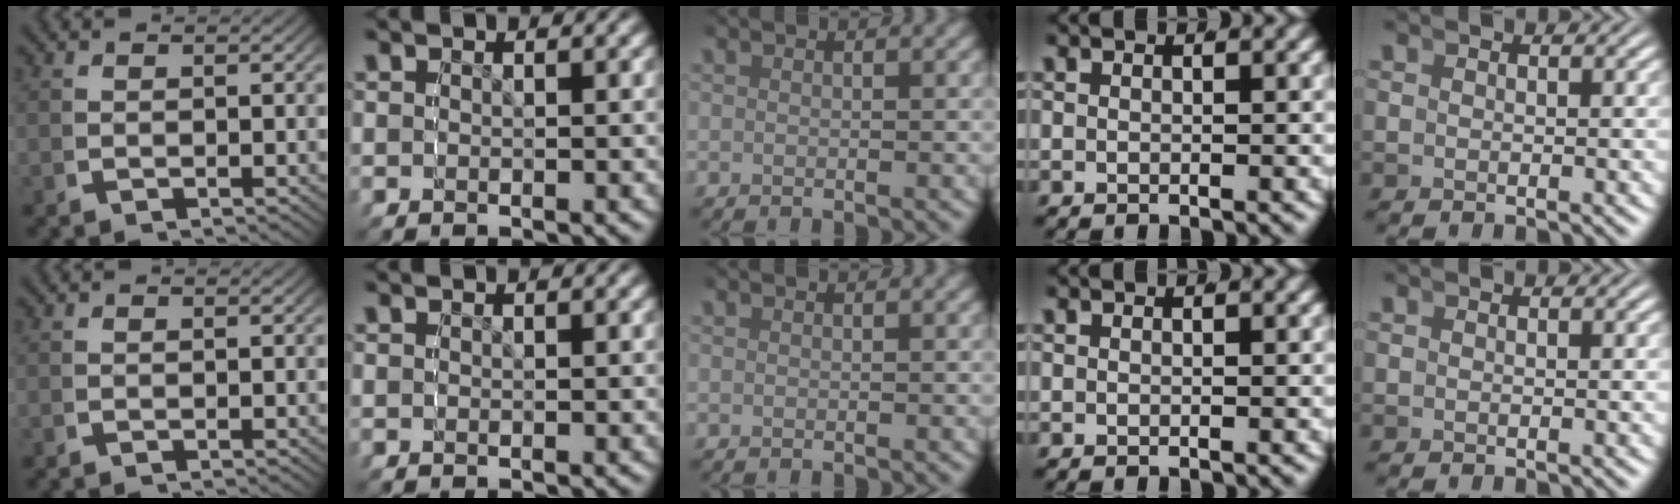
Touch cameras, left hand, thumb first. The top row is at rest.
{}